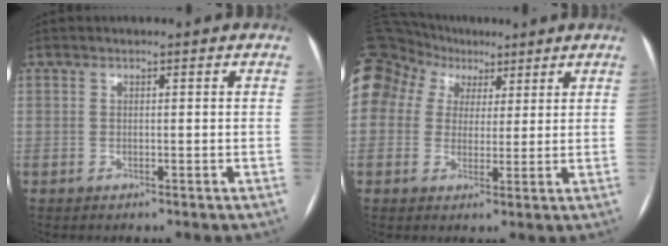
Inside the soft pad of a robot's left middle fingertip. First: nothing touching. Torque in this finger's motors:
{"motor_torque": [1.94, -0.20, 1.05, 0.21]}